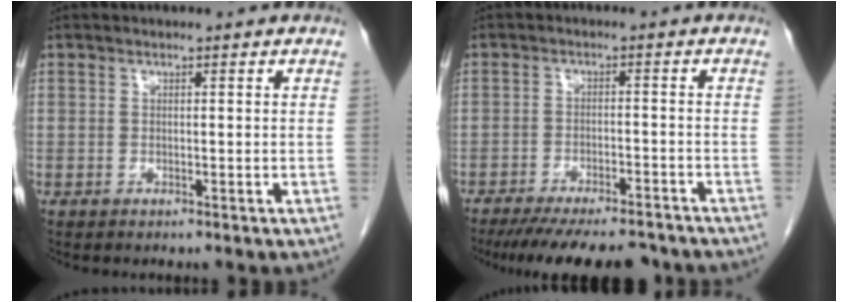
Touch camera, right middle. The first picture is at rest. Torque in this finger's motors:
{"motor_torque": [1.23, -0.91, 0.12, 0.09]}